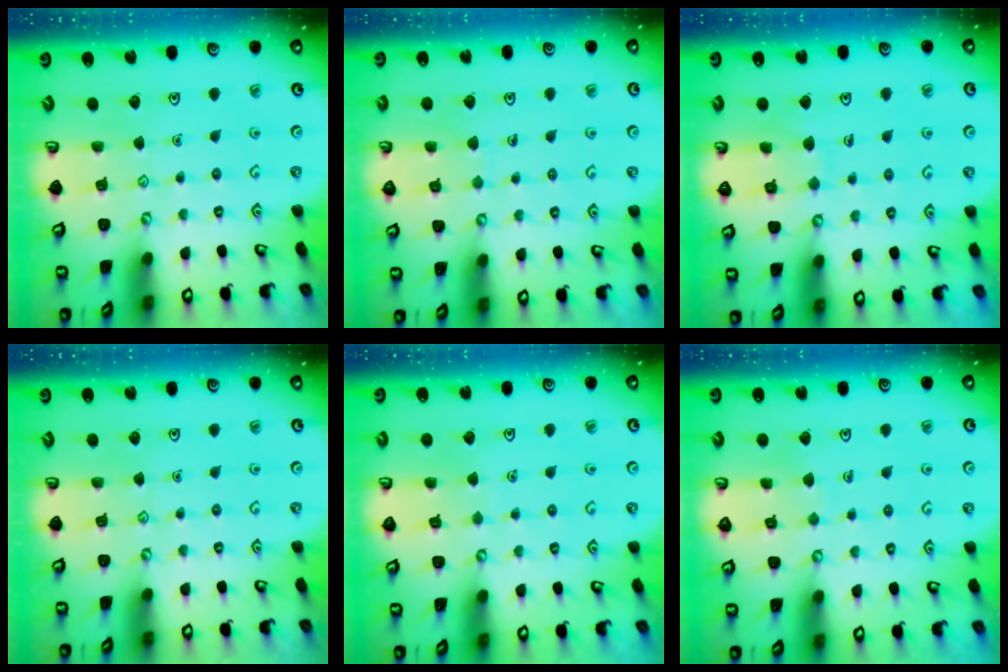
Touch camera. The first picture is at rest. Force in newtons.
{"total": 4.3, "press": 4.2, "slide": 0.3}
{"total": 6.5, "press": 6.5, "slide": 0.6}
{"total": 0.0}
{"total": 2.9, "press": 2.9, "slide": 0.3}
{"total": 3.5, "press": 3.5, "slide": 0.3}